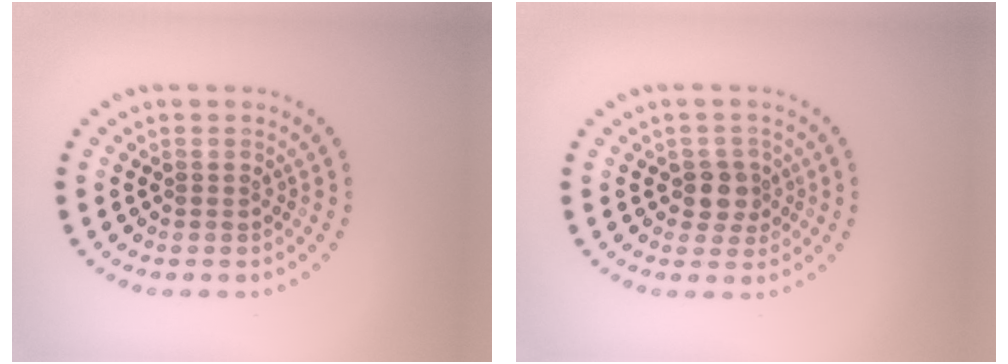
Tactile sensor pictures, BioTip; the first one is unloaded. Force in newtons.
{"total": 2.2, "press": 1.9, "slide": 1.1}